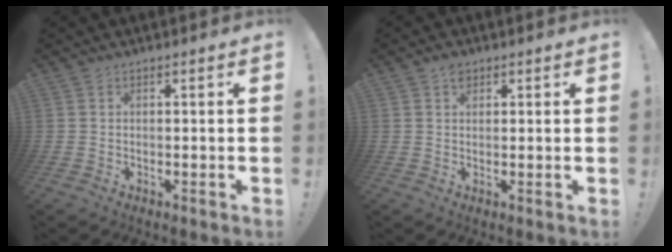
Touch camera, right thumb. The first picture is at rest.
{"total": 2.3, "force": [1.3, 1.5, 1.3], "torque": [-0.014, -0.001, 0.021]}